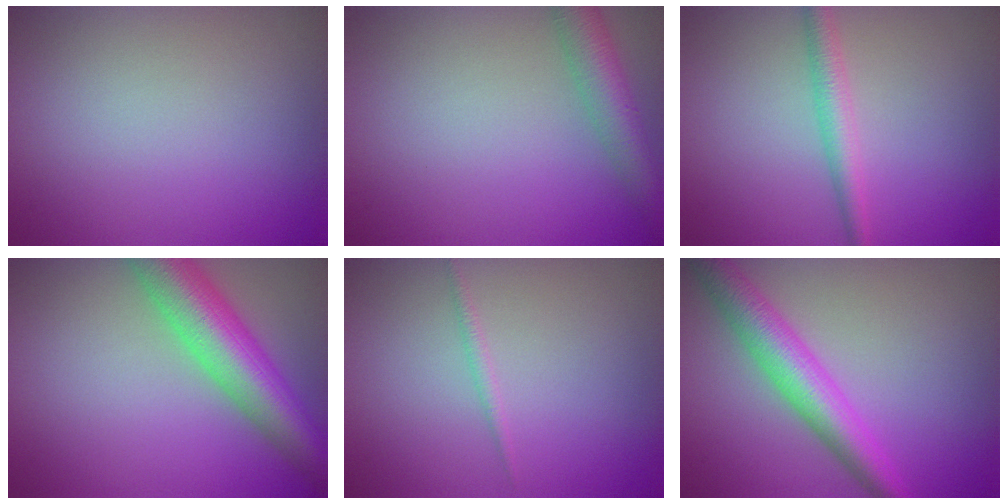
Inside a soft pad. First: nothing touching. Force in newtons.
{"total": 4.5, "press": 4.5, "slide": 0.3}
{"total": 2.7, "press": 2.7, "slide": 0.0}
{"total": 8.8, "press": 8.8, "slide": 0.3}
{"total": 0.8, "press": 0.8, "slide": 0.0}
{"total": 5.6, "press": 5.6, "slide": 0.1}